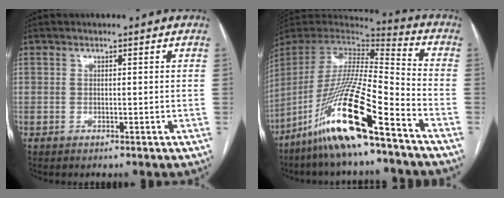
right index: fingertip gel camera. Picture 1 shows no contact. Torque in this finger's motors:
{"motor_torque": [1.13, -1.01, 1.02, 0.20]}